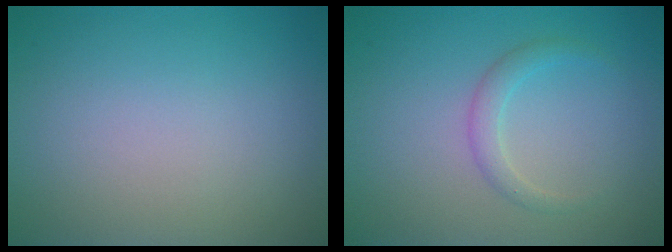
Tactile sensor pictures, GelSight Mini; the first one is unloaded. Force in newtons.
{"total": 1.5, "press": 1.5, "slide": 0.0}